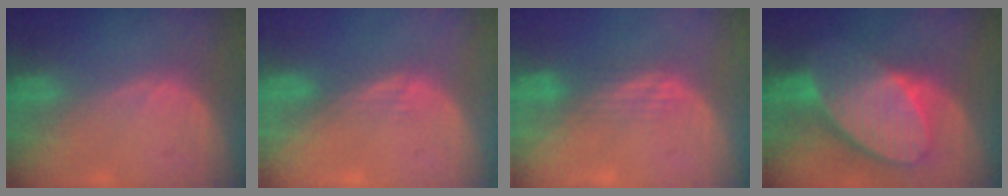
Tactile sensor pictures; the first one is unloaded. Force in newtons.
{"total": 1.5, "press": 1.2, "slide": 0.9}
{"total": 3.0, "press": 2.5, "slide": 1.6}
{"total": 10.3, "press": 9.0, "slide": 5.0}